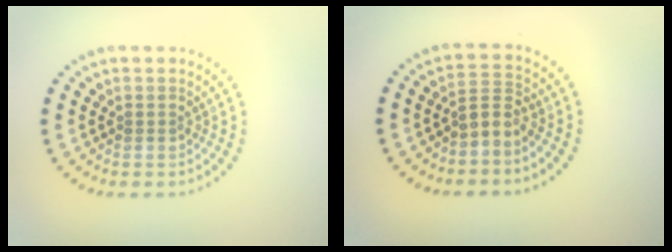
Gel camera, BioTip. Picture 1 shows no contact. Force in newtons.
{"total": 1.9, "press": 1.3, "slide": 1.4}